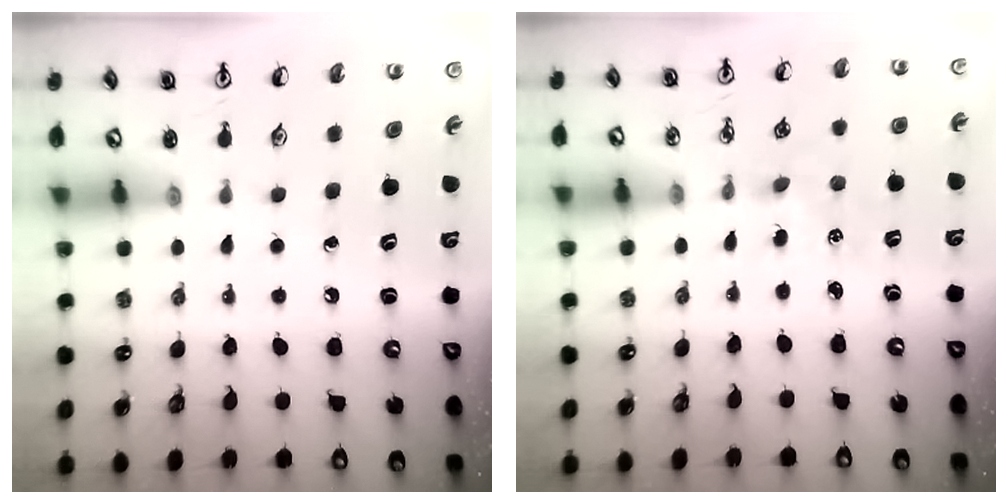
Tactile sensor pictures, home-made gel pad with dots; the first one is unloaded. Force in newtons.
{"total": 2.7, "press": 2.7, "slide": 0.4}